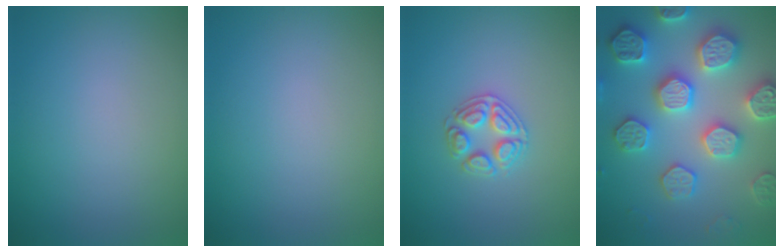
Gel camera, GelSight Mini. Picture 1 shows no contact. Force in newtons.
{"total": 0.0}
{"total": 2.6, "press": 2.6, "slide": 0.2}
{"total": 7.8, "press": 7.7, "slide": 1.7}